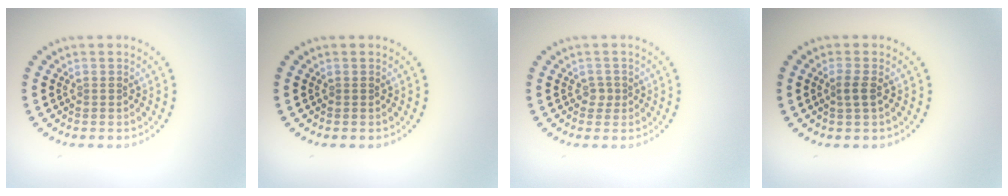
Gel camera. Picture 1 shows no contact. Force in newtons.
{"total": 0.0}
{"total": 0.9, "press": 0.7, "slide": 0.6}
{"total": 1.2, "press": 1.1, "slide": 0.6}